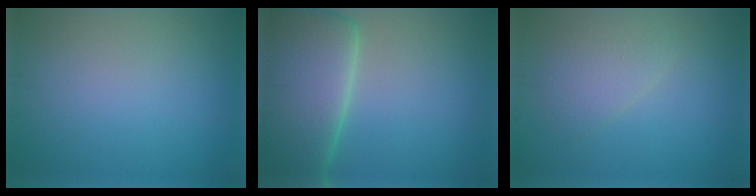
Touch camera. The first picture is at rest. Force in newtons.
{"total": 12.5, "press": 12.5, "slide": 0.7}
{"total": 2.6, "press": 2.6, "slide": 0.2}